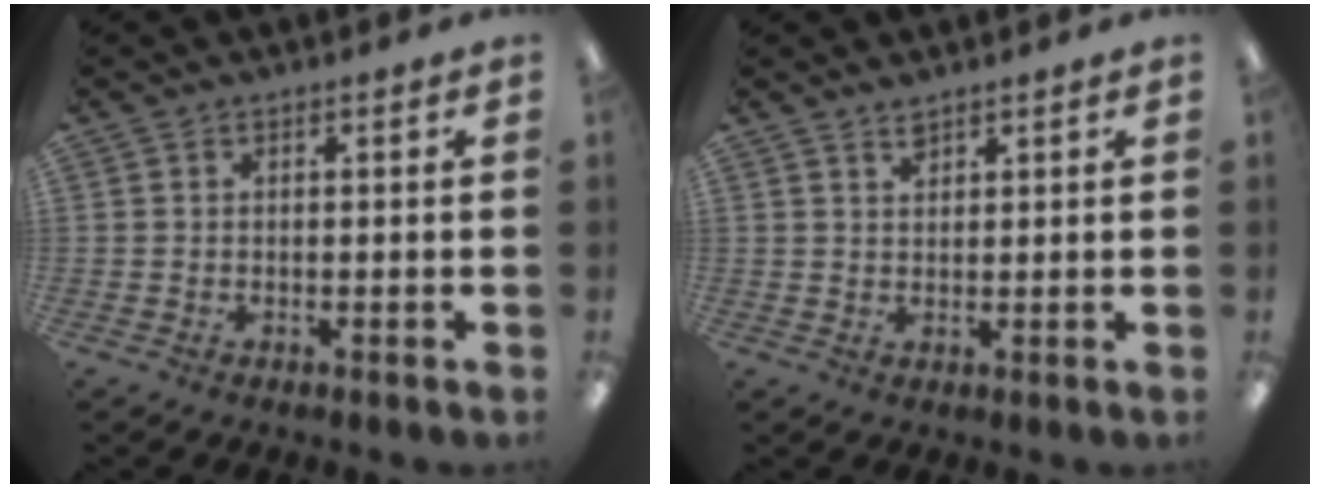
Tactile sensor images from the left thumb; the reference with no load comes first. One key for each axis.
{"total": 2.2, "fx": 1.9, "fy": 0.6, "fz": 0.7, "tx": -0.017, "ty": -0.002, "tz": 0.036}